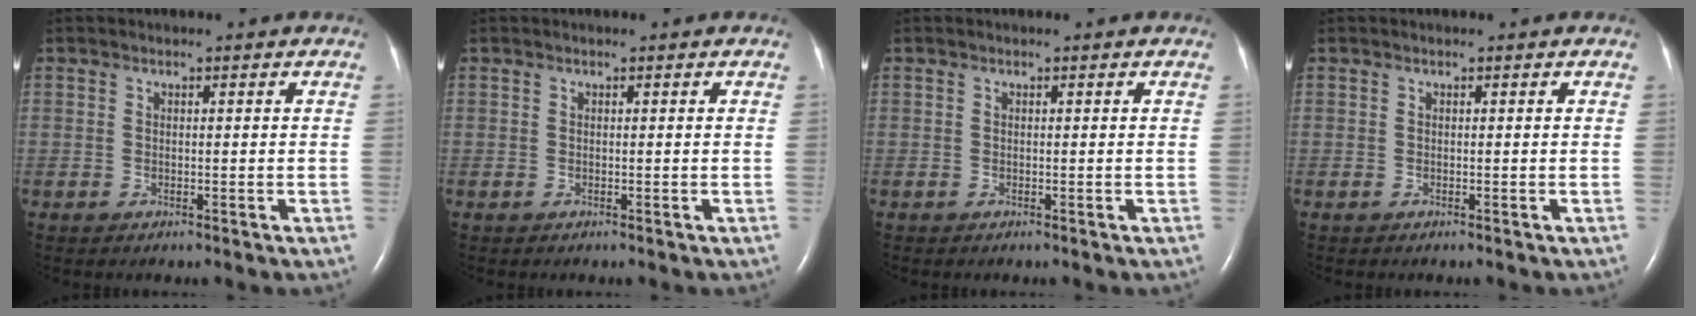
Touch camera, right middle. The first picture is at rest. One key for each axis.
{"total": 0.0}
{"total": 0.0}
{"total": 0.0}